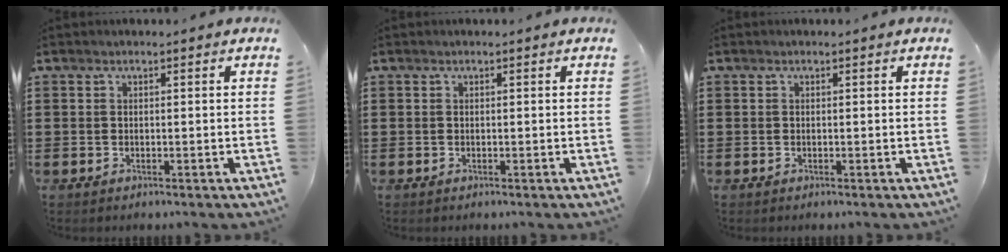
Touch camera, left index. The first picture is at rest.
{"total": 0.0}
{"total": 0.0}